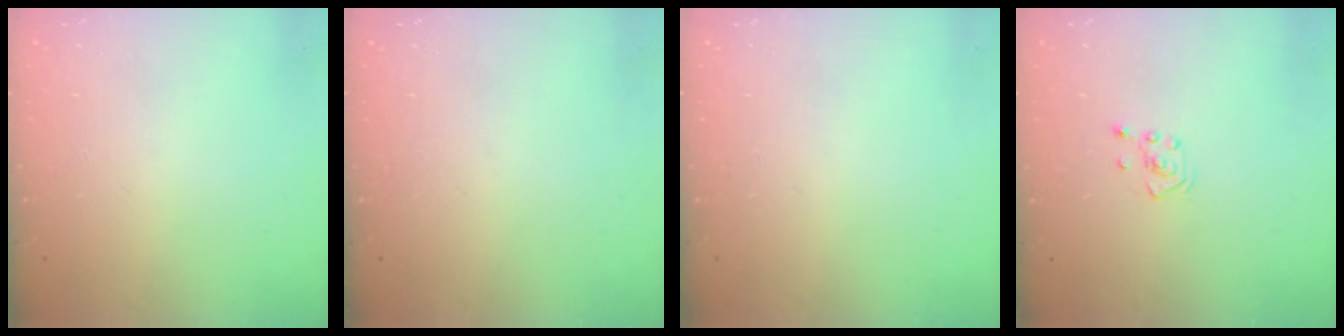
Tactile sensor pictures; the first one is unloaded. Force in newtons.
{"total": 0.0}
{"total": 0.0}
{"total": 2.8, "press": 2.6, "slide": 1.0}